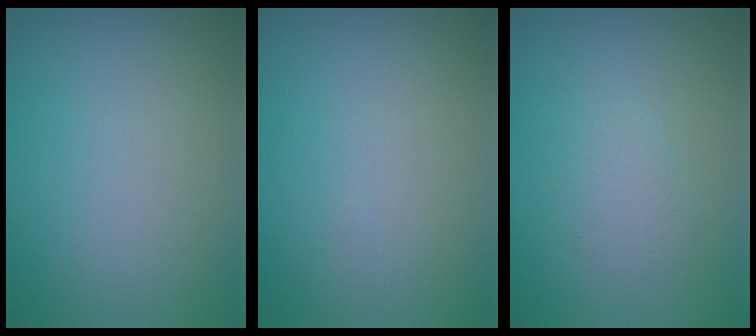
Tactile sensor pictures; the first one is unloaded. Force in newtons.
{"total": 0.0}
{"total": 1.4, "press": 1.4, "slide": 0.0}